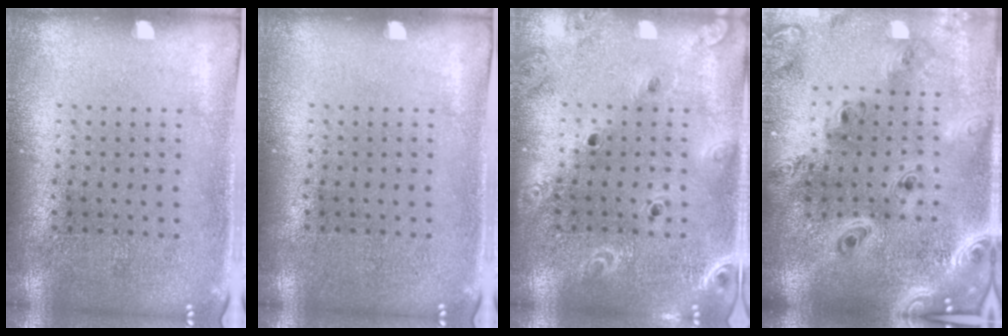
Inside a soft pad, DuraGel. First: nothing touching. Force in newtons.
{"total": 0.0}
{"total": 2.0, "press": 1.9, "slide": 0.7}
{"total": 3.4, "press": 2.8, "slide": 2.0}